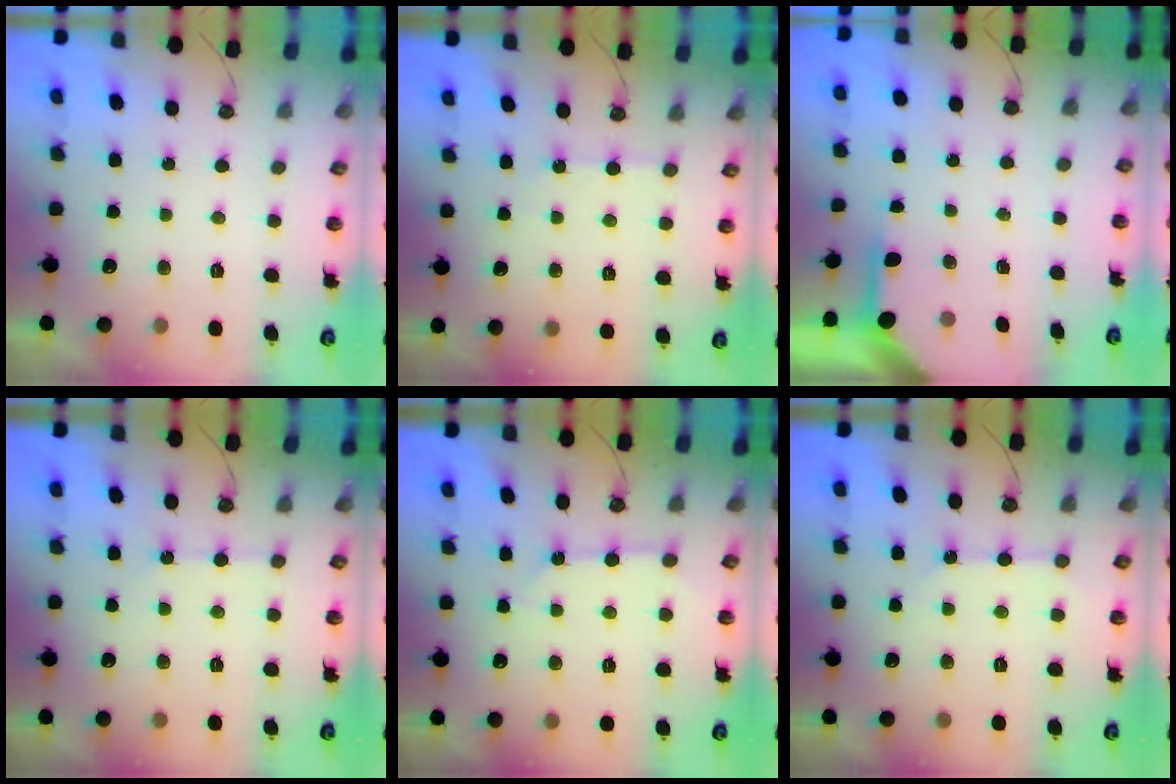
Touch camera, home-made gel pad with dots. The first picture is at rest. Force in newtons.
{"total": 2.9, "press": 2.9, "slide": 0.5}
{"total": 3.9, "press": 3.8, "slide": 0.4}
{"total": 1.4, "press": 1.3, "slide": 0.3}
{"total": 3.5, "press": 3.5, "slide": 0.4}
{"total": 2.1, "press": 2.0, "slide": 0.3}